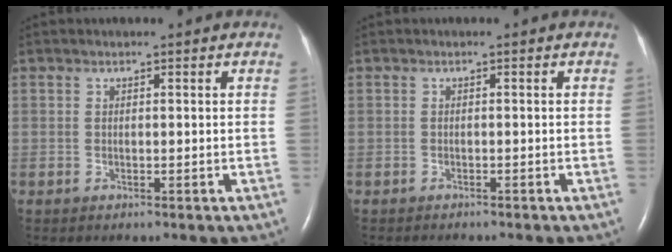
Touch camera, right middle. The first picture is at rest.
{"total": 2.2, "force": [-2.0, 0.5, 0.9], "torque": [-0.015, -0.005, -0.021]}